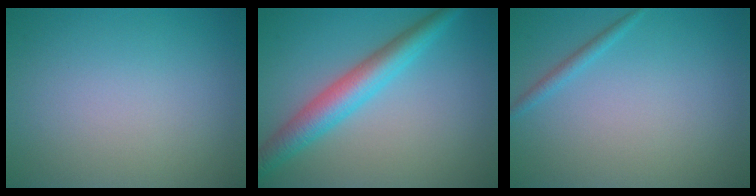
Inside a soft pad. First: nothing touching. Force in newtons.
{"total": 5.0, "press": 5.0, "slide": 0.1}
{"total": 1.1, "press": 1.1, "slide": 0.1}